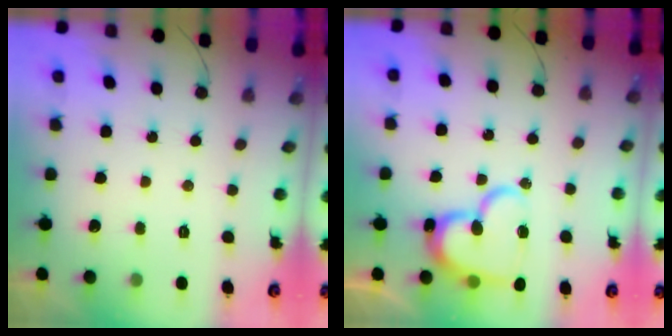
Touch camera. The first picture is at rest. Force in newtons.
{"total": 17.2, "press": 17.2, "slide": 1.5}